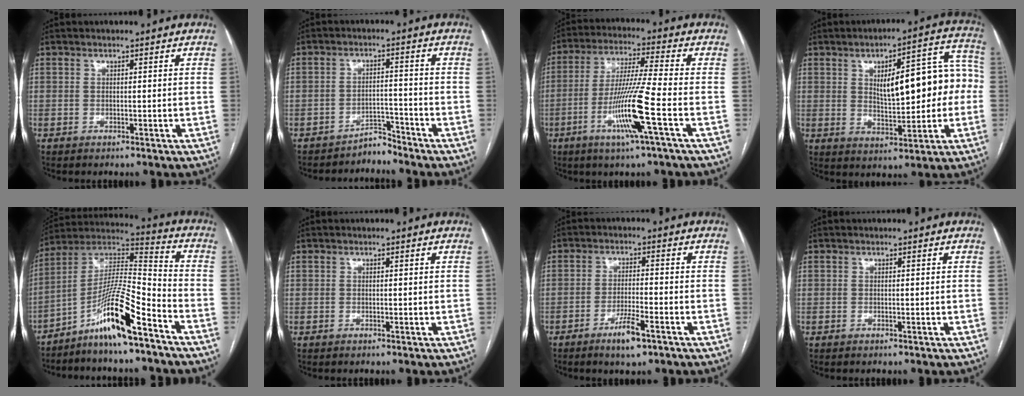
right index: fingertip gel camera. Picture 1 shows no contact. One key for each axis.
{"total": 2.8, "fx": -2.7, "fy": 0.4, "fz": -0.6, "tx": 0.022, "ty": 0.000, "tz": -0.043}
{"total": 11.7, "fx": -4.2, "fy": -1.2, "fz": 10.9, "tx": -0.216, "ty": -0.015, "tz": -0.084}
{"total": 15.0, "fx": 1.2, "fy": 5.2, "fz": 14.1, "tx": -0.184, "ty": 0.041, "tz": 0.027}
{"total": 13.4, "fx": -8.6, "fy": 0.4, "fz": 10.3, "tx": -0.199, "ty": 0.008, "tz": -0.160}
{"total": 0.0}
{"total": 5.0, "fx": -3.1, "fy": 0.7, "fz": 3.9, "tx": -0.076, "ty": -0.005, "tz": -0.052}
{"total": 0.0}